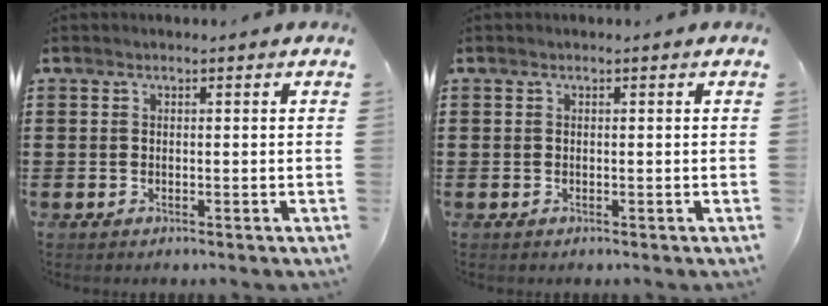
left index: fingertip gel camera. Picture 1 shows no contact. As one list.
[{"total": 0.0}]